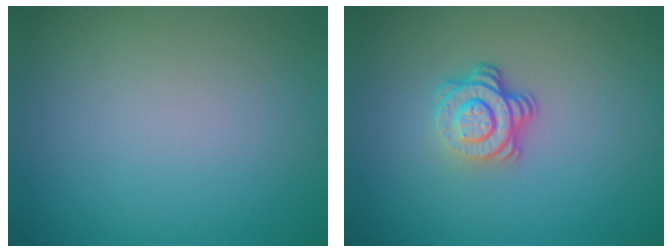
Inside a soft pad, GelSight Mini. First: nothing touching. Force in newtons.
{"total": 3.9, "press": 2.7, "slide": 2.9}